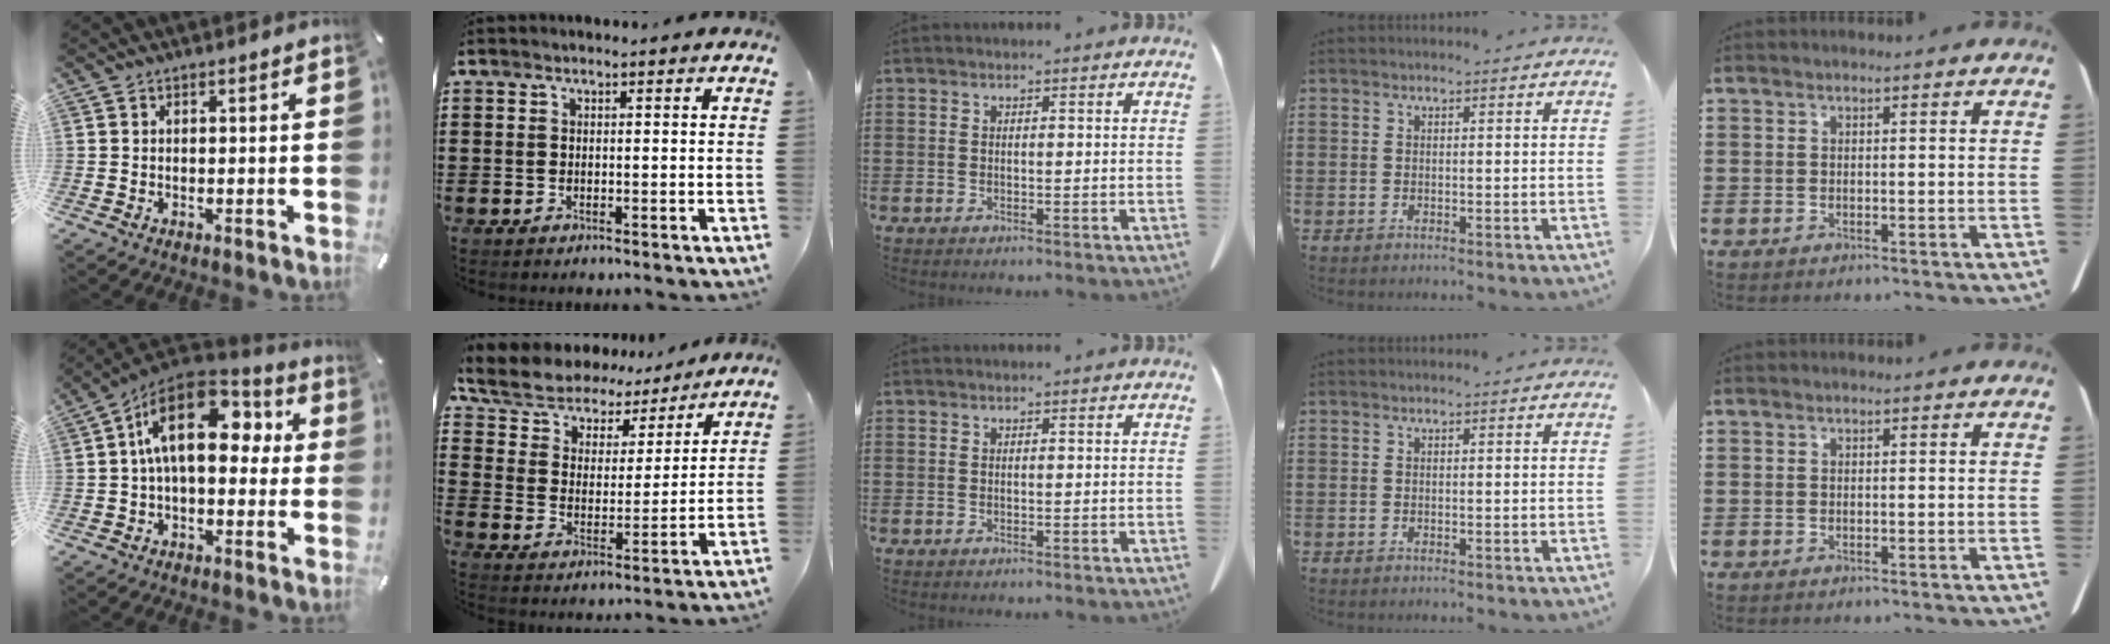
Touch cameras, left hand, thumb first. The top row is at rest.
{"thumb": {"total": 17.9, "force": [4.1, 10.0, 14.2], "torque": [-0.234, -0.014, 0.066]}, "index": {"total": 6.1, "force": [5.7, 2.0, 0.3], "torque": [-0.043, -0.039, 0.098]}}